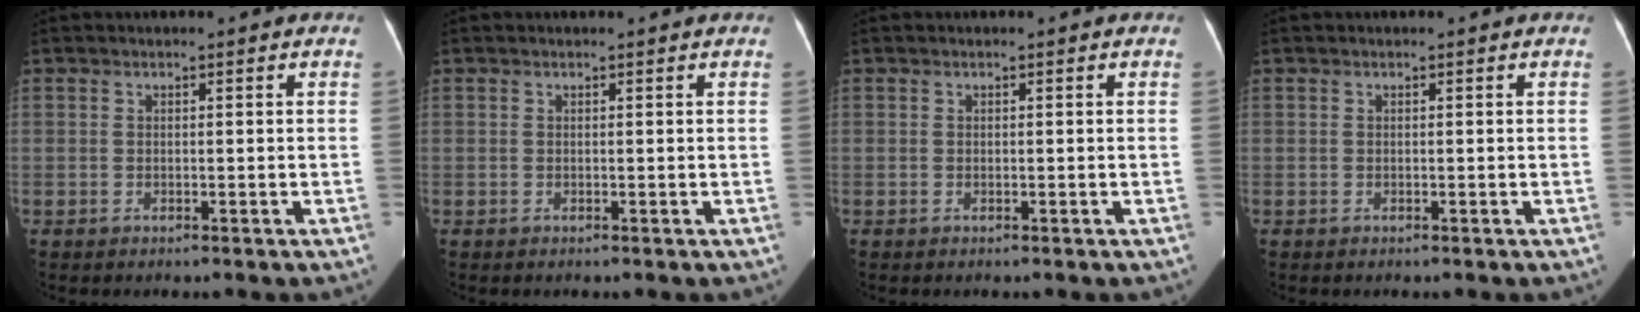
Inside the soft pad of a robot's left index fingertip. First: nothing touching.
{"total": 0.7, "force": [0.6, 0.0, 0.2], "torque": [-0.004, 0.002, 0.007]}
{"total": 0.0}
{"total": 0.0}